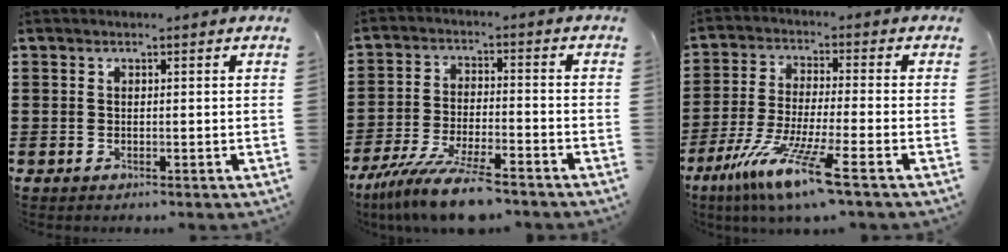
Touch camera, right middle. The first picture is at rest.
{"total": 10.1, "force": [-8.3, 0.9, 5.7], "torque": [-0.118, 0.000, -0.159]}
{"total": 9.9, "force": [-6.9, -0.3, 7.1], "torque": [-0.156, -0.020, -0.137]}